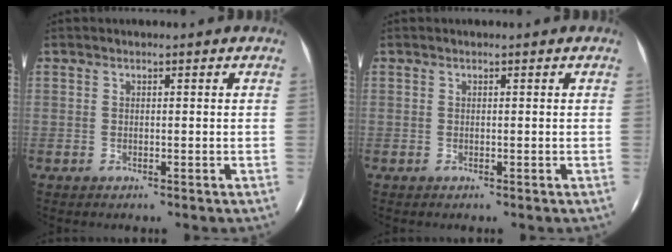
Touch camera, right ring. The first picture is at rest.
{"total": 0.0}